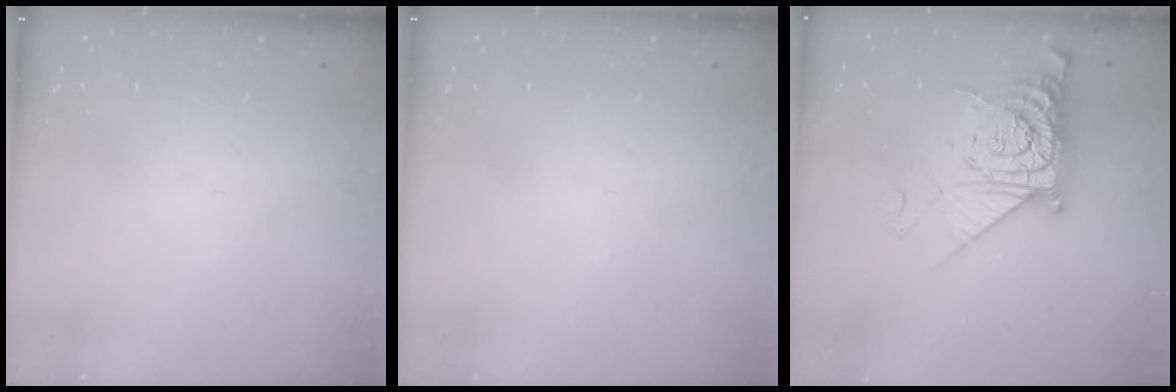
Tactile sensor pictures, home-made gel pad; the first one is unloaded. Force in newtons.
{"total": 0.0}
{"total": 11.7, "press": 11.6, "slide": 1.4}